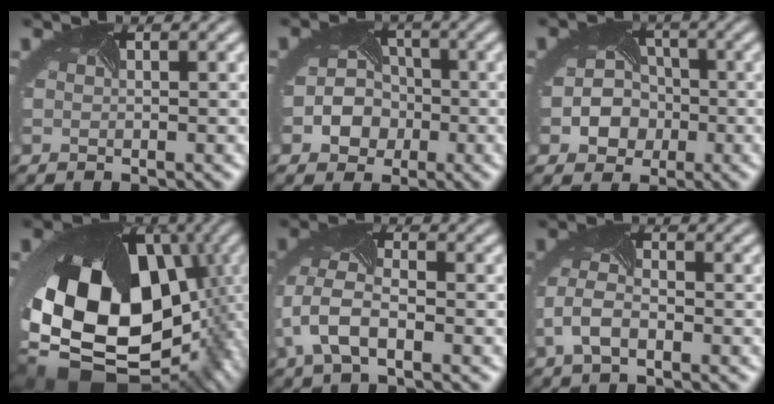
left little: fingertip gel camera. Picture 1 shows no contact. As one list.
[{"total": 4.4, "force": [-1.2, 3.9, 1.7], "torque": [-0.011, -0.002, -0.025]}, {"total": 4.6, "force": [-1.1, 4.1, 1.9], "torque": [-0.010, -0.005, -0.023]}, {"total": 20.7, "force": [-2.1, 15.2, 14.0], "torque": [-0.303, -0.070, -0.002]}, {"total": 5.5, "force": [-1.8, 3.2, 4.2], "torque": [-0.106, -0.001, -0.039]}, {"total": 3.7, "force": [-1.5, 2.0, 2.6], "torque": [-0.064, -0.005, -0.032]}]